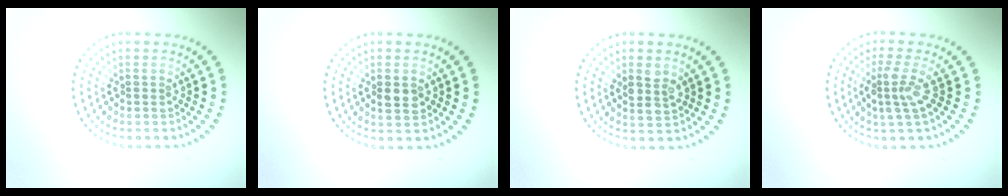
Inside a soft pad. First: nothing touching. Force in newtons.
{"total": 1.7, "press": 1.7, "slide": 0.1}
{"total": 2.3, "press": 2.1, "slide": 0.9}
{"total": 2.8, "press": 2.0, "slide": 1.9}